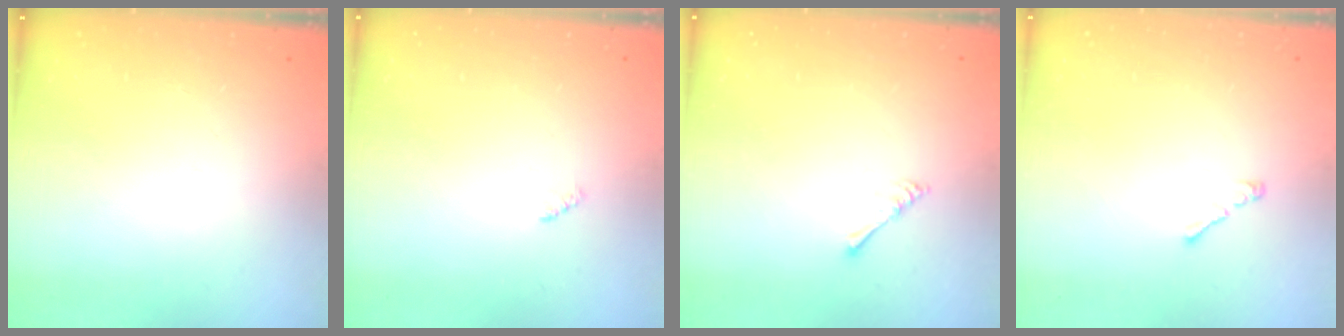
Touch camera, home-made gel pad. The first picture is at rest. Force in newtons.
{"total": 2.3, "press": 2.2, "slide": 0.5}
{"total": 1.7, "press": 1.6, "slide": 0.4}
{"total": 1.1, "press": 0.9, "slide": 0.5}